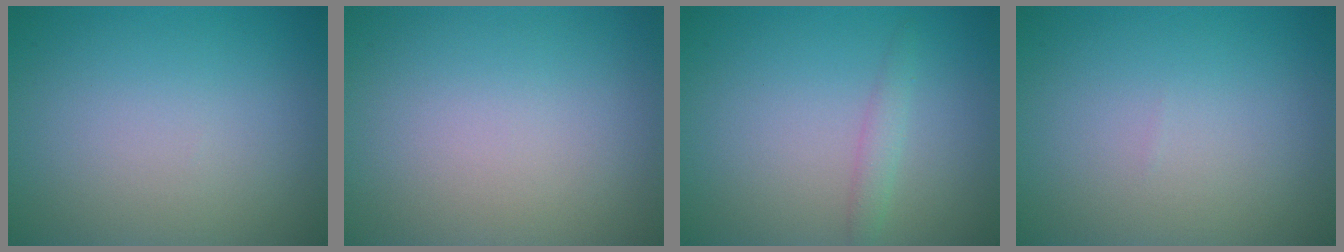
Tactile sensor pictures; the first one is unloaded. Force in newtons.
{"total": 0.0}
{"total": 1.3, "press": 1.3, "slide": 0.0}
{"total": 0.0}